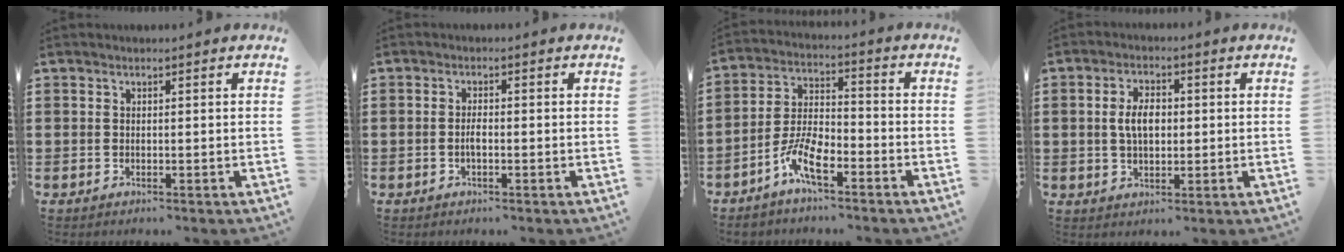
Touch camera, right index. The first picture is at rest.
{"total": 1.5, "force": [-0.4, 0.5, 1.3], "torque": [-0.024, 0.002, -0.007]}
{"total": 7.7, "force": [-4.4, 3.1, 5.5], "torque": [-0.129, 0.003, -0.087]}
{"total": 4.7, "force": [0.4, 2.5, 4.0], "torque": [-0.073, 0.007, 0.003]}